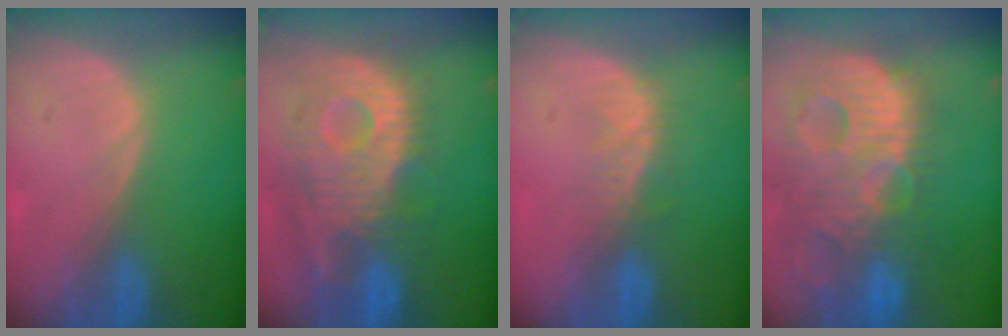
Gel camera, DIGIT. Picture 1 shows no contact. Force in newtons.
{"total": 12.3, "press": 10.9, "slide": 5.7}
{"total": 3.4, "press": 3.0, "slide": 1.6}
{"total": 14.3, "press": 12.3, "slide": 7.2}